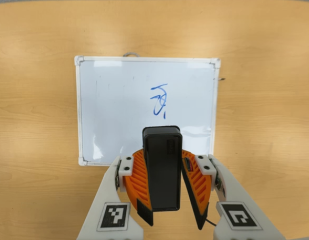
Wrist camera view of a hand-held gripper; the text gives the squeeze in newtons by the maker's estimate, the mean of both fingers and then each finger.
{"total": 9.5, "left": 10.0, "right": 8.9}